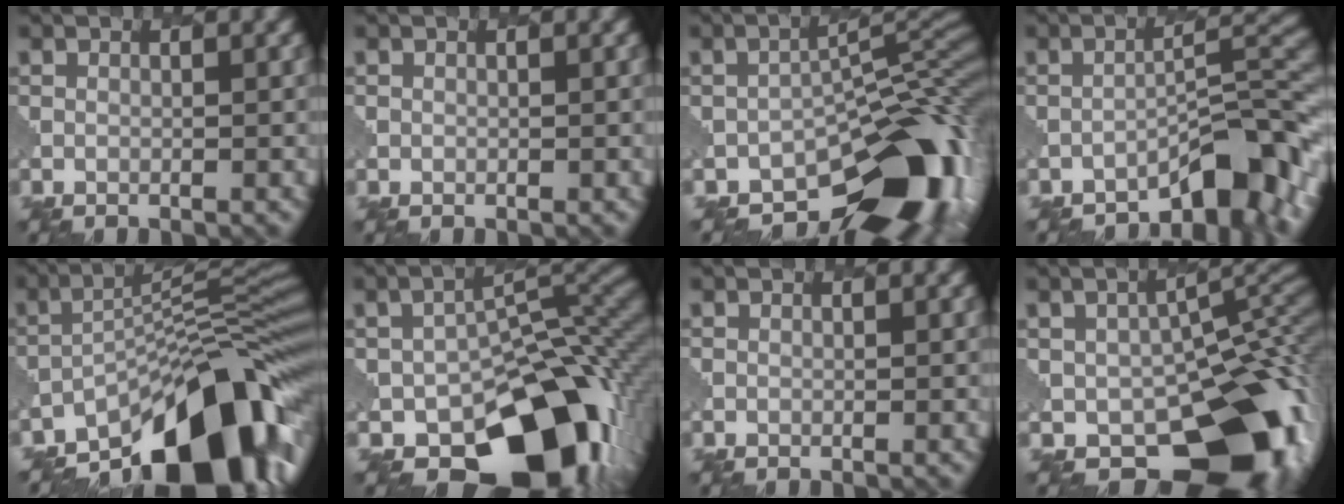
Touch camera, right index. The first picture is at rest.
{"total": 0.8, "force": [0.0, 0.8, 0.1], "torque": [0.001, -0.004, 0.003]}
{"total": 12.9, "force": [-8.2, 5.8, 8.1], "torque": [-0.094, -0.007, -0.127]}
{"total": 7.2, "force": [-5.4, 1.8, 4.4], "torque": [-0.042, 0.017, -0.082]}
{"total": 14.3, "force": [-9.5, 4.6, 9.8], "torque": [-0.133, 0.008, -0.163]}
{"total": 14.0, "force": [-7.4, 8.6, 8.3], "torque": [-0.092, -0.015, -0.122]}
{"total": 0.0}
{"total": 14.5, "force": [-5.7, 8.9, 9.9], "torque": [-0.107, -0.016, -0.086]}